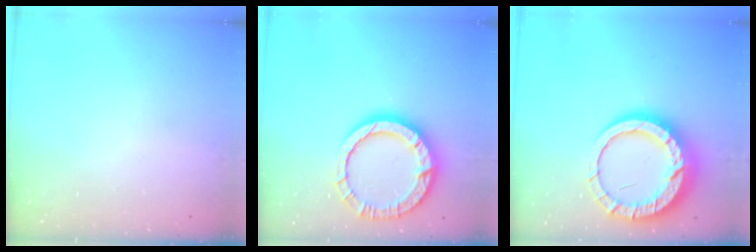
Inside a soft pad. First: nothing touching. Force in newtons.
{"total": 15.0, "press": 14.9, "slide": 1.9}
{"total": 18.4, "press": 18.3, "slide": 1.7}